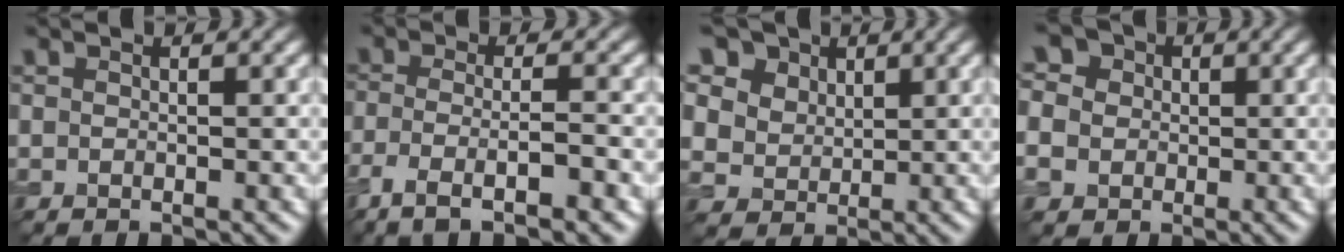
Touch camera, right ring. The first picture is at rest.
{"total": 5.8, "force": [-3.1, 1.5, 4.6], "torque": [-0.083, -0.008, -0.060]}
{"total": 12.8, "force": [7.3, 9.2, 5.1], "torque": [-0.153, 0.029, 0.121]}
{"total": 8.6, "force": [1.2, 7.7, 3.8], "torque": [-0.085, 0.028, -0.013]}